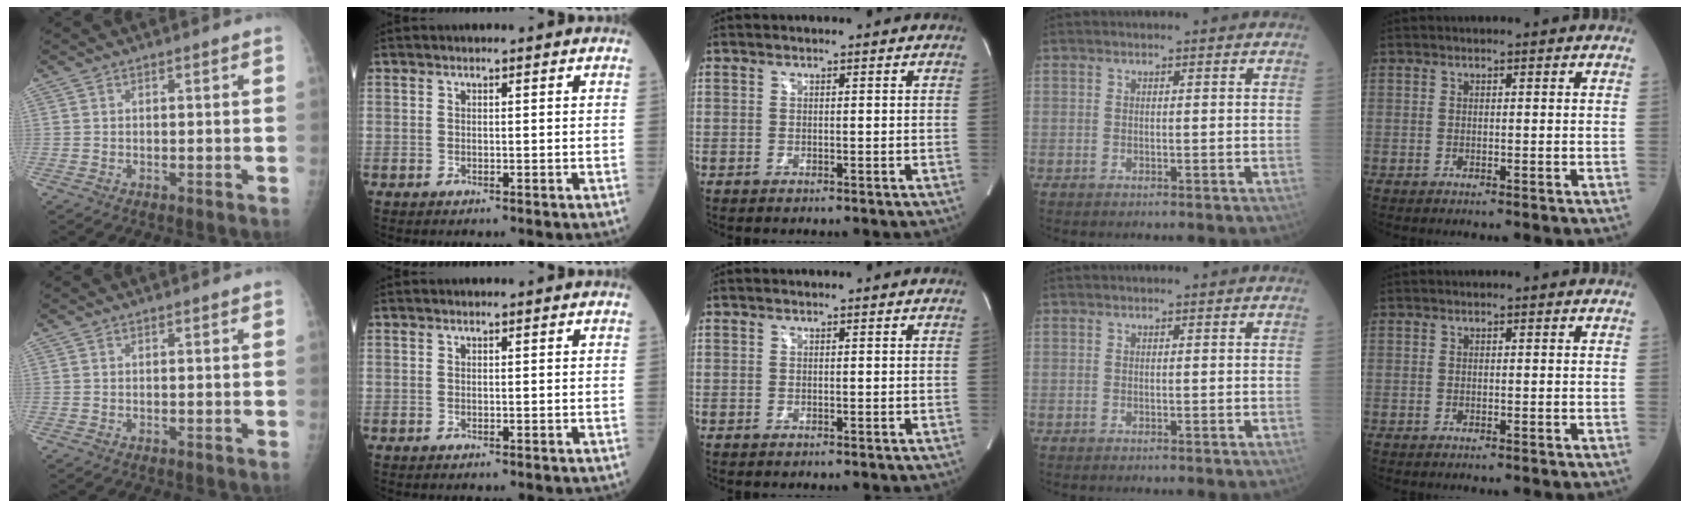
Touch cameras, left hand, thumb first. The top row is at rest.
{}